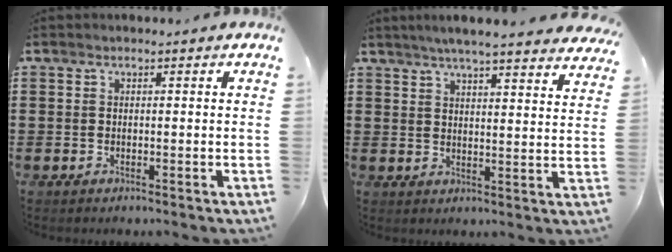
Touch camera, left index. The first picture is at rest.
{"total": 4.9, "force": [4.5, -0.2, 1.9], "torque": [-0.052, -0.019, 0.079]}